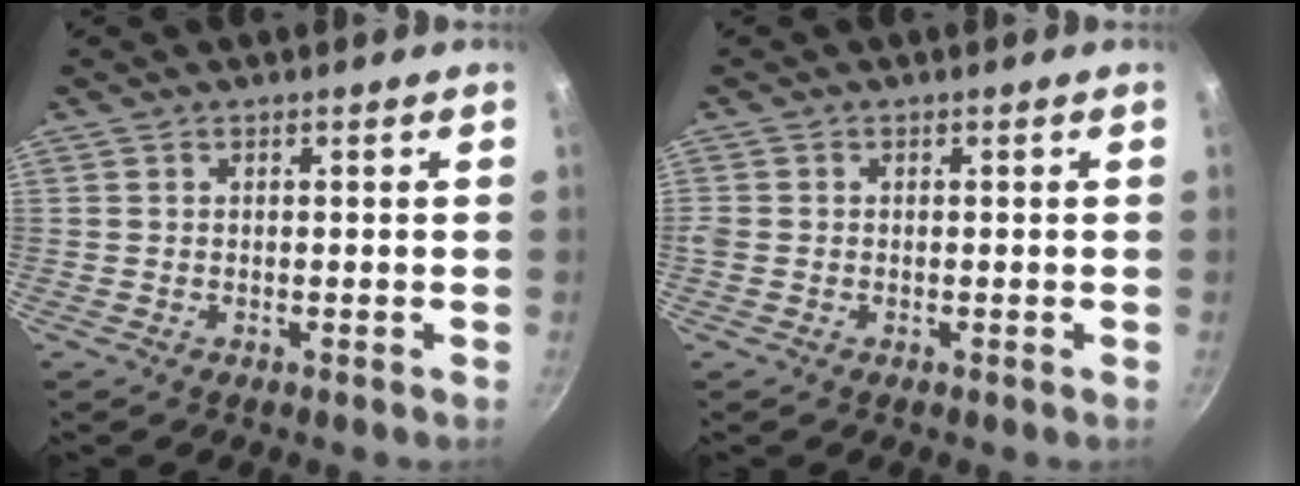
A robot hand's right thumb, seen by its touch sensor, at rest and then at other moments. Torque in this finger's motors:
{"motor_torque": [0.27, 0.20, 0.50, -0.02, 0.12]}